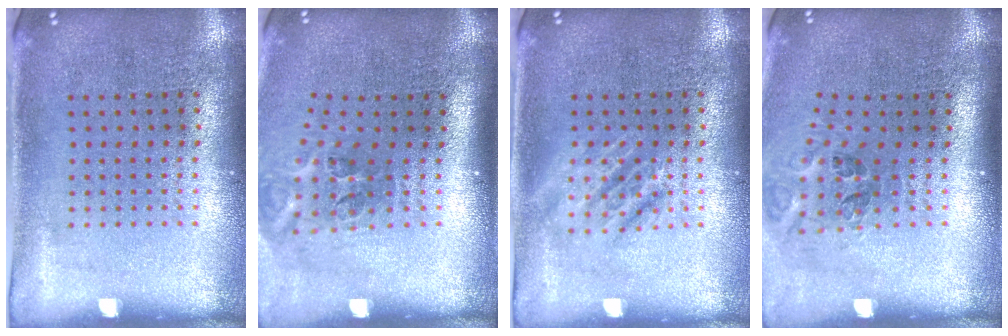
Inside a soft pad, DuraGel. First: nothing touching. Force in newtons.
{"total": 2.2, "press": 1.3, "slide": 1.7}
{"total": 2.0, "press": 2.0, "slide": 0.3}
{"total": 1.2, "press": 0.9, "slide": 0.7}